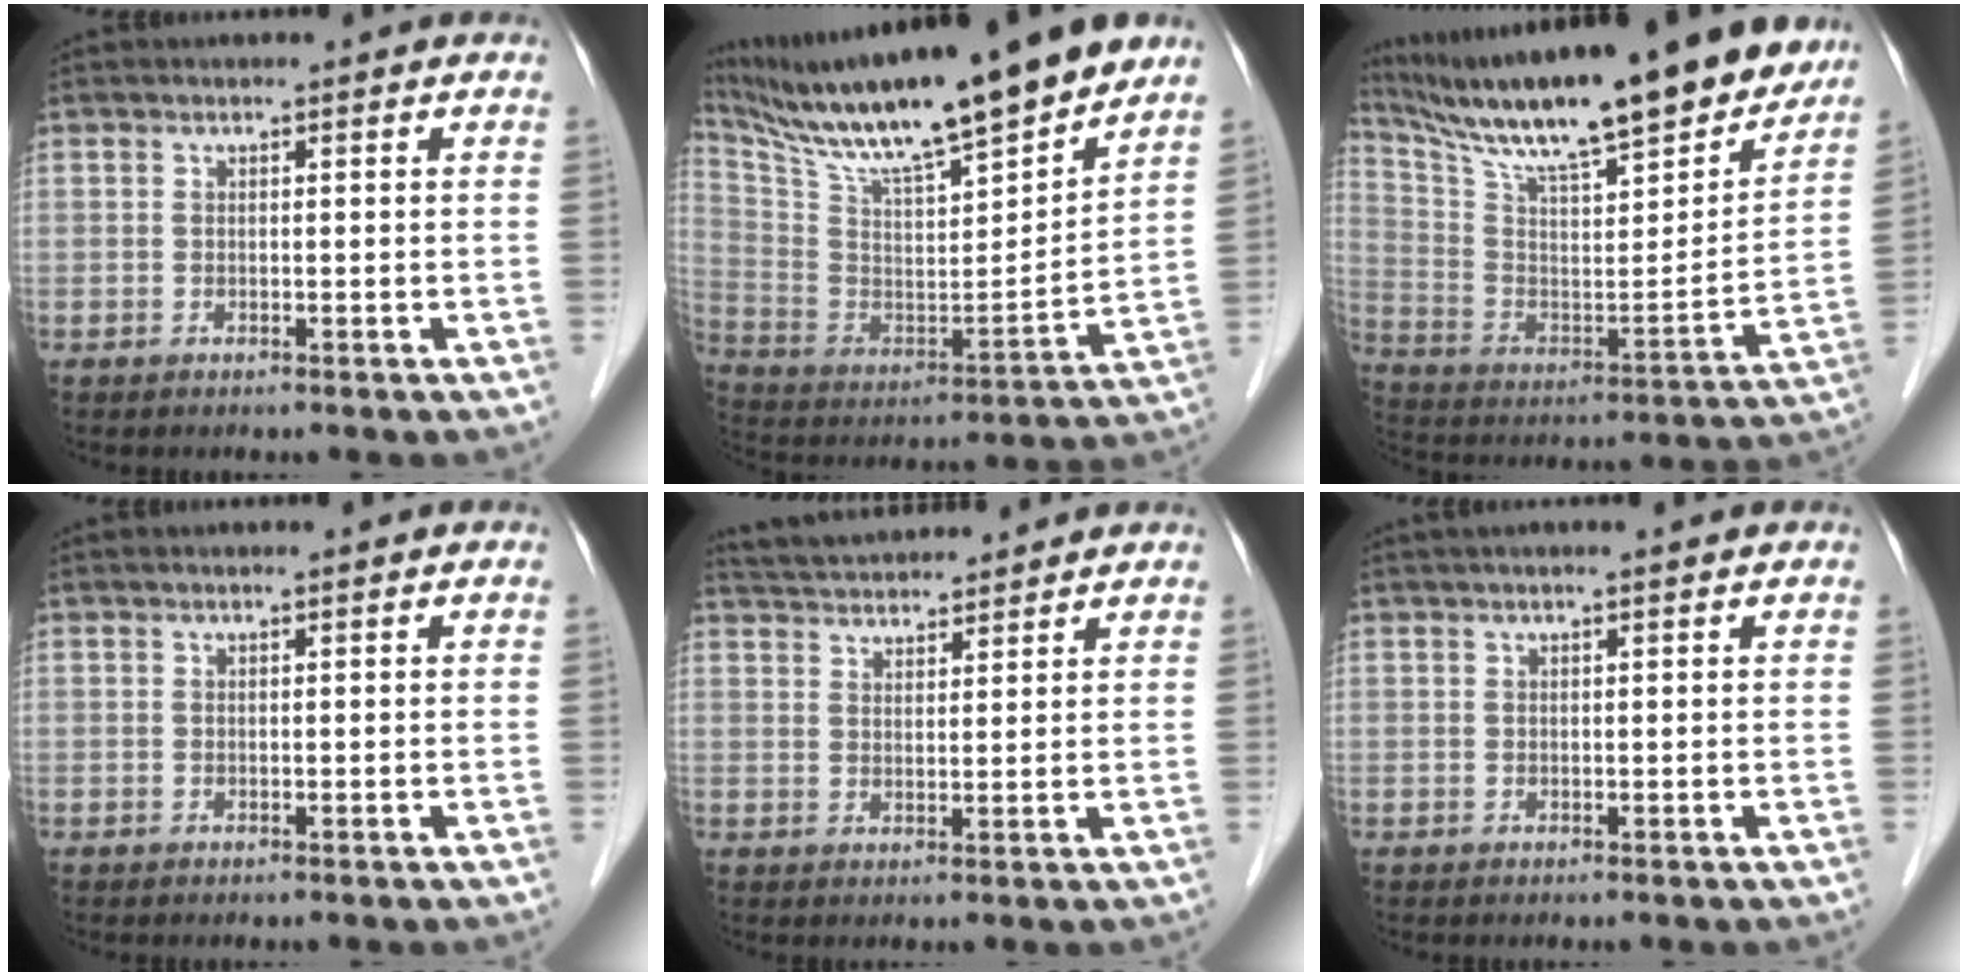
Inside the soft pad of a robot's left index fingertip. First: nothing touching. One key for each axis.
{"total": 23.0, "fx": 19.0, "fy": 1.5, "fz": 12.9, "tx": -0.232, "ty": -0.007, "tz": 0.320}
{"total": 26.4, "fx": 22.1, "fy": 3.6, "fz": 14.0, "tx": -0.249, "ty": -0.026, "tz": 0.336}
{"total": 0.6, "fx": 0.5, "fy": -0.1, "fz": 0.3, "tx": -0.007, "ty": 0.004, "tz": 0.010}
{"total": 8.8, "fx": 8.5, "fy": 0.9, "fz": 2.2, "tx": -0.046, "ty": 0.030, "tz": 0.136}
{"total": 3.2, "fx": 2.6, "fy": -0.1, "fz": 1.8, "tx": -0.021, "ty": 0.023, "tz": 0.035}